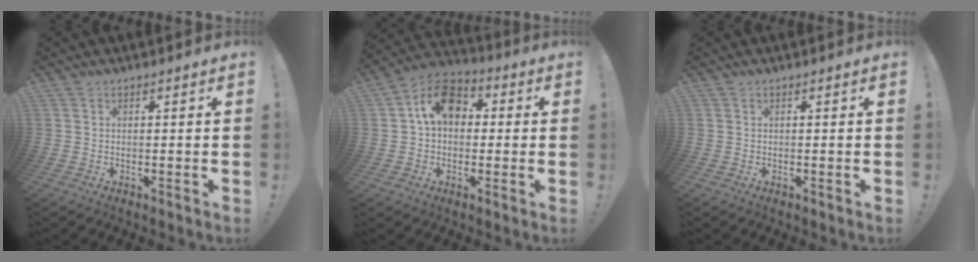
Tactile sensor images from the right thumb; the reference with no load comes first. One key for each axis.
{"total": 12.4, "fx": 2.9, "fy": 8.8, "fz": 8.2, "tx": -0.127, "ty": 0.016, "tz": 0.059}
{"total": 0.0}